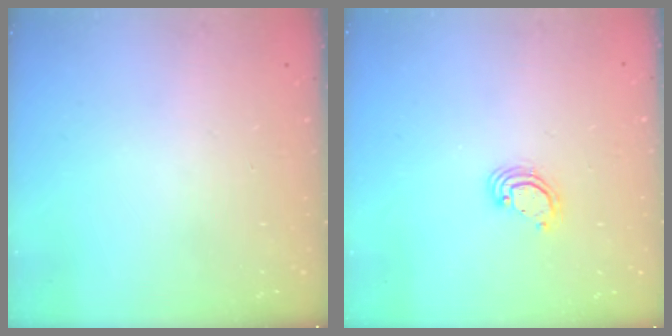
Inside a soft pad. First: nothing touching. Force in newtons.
{"total": 3.8, "press": 3.8, "slide": 0.1}